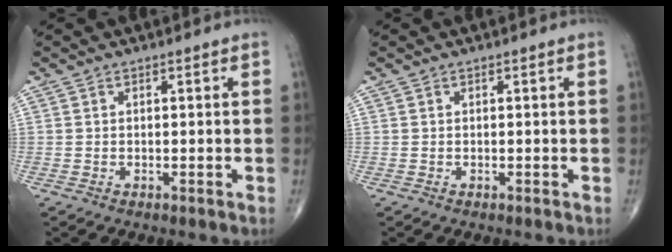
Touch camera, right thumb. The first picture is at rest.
{"total": 0.0}